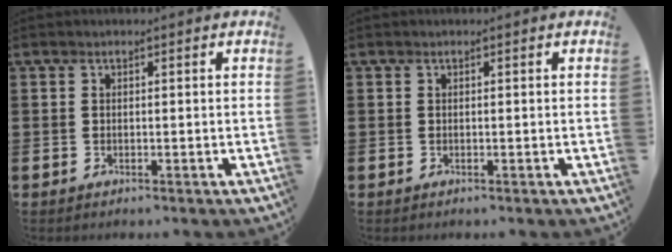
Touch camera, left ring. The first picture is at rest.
{"total": 0.0}